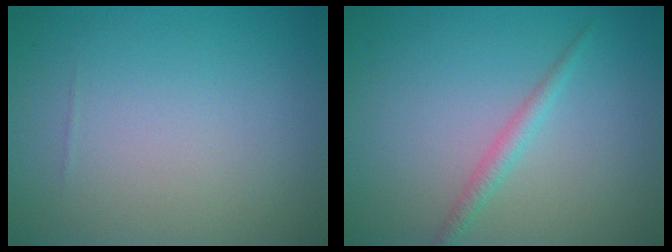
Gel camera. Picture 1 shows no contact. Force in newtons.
{"total": 1.5, "press": 1.5, "slide": 0.0}